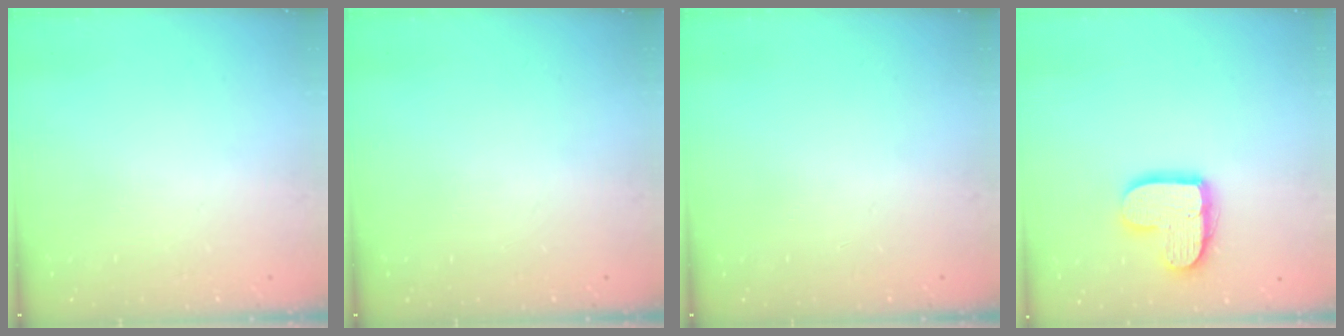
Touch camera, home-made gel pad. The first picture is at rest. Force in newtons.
{"total": 0.0}
{"total": 0.0}
{"total": 12.6, "press": 12.6, "slide": 0.9}